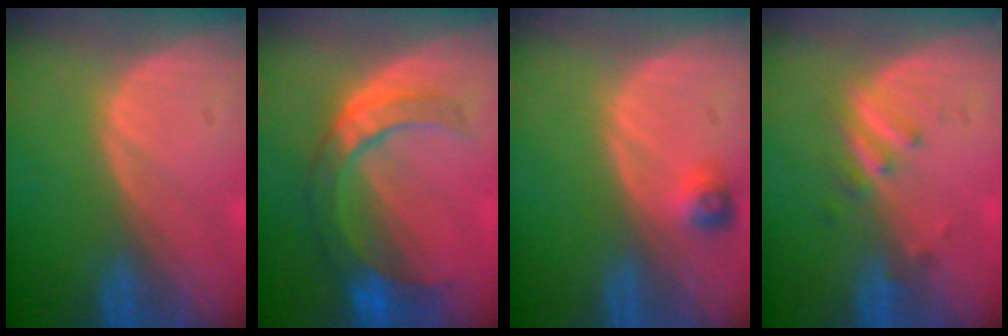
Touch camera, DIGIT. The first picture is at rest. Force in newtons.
{"total": 8.0, "press": 7.5, "slide": 2.8}
{"total": 2.5, "press": 2.3, "slide": 1.0}
{"total": 2.8, "press": 2.6, "slide": 1.2}